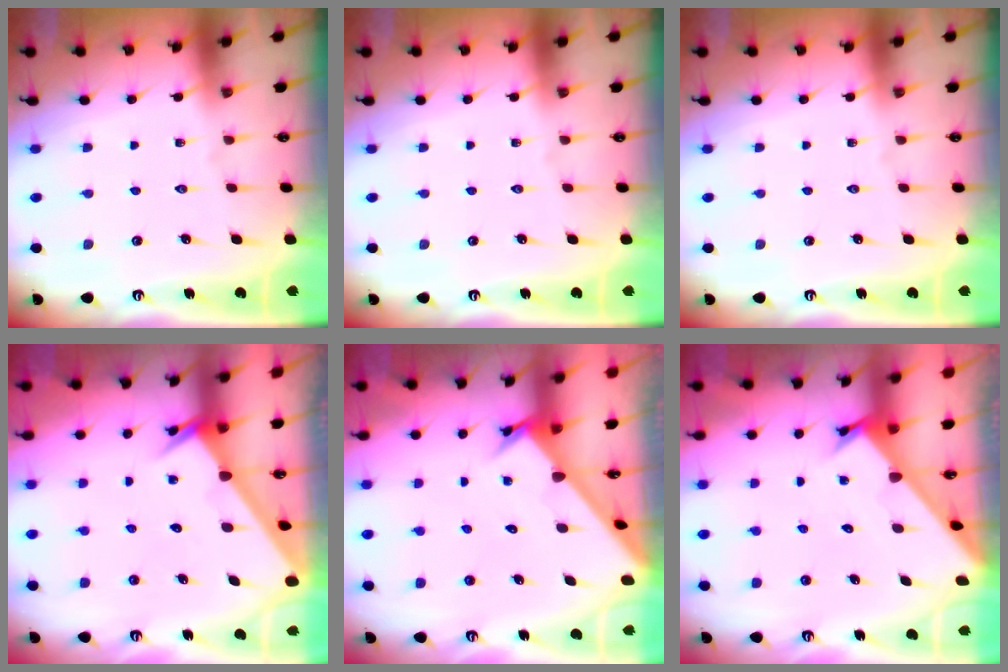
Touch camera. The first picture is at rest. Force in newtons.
{"total": 0.0}
{"total": 0.0}
{"total": 2.5, "press": 2.5, "slide": 0.3}
{"total": 2.6, "press": 2.6, "slide": 0.3}
{"total": 2.2, "press": 2.2, "slide": 0.2}